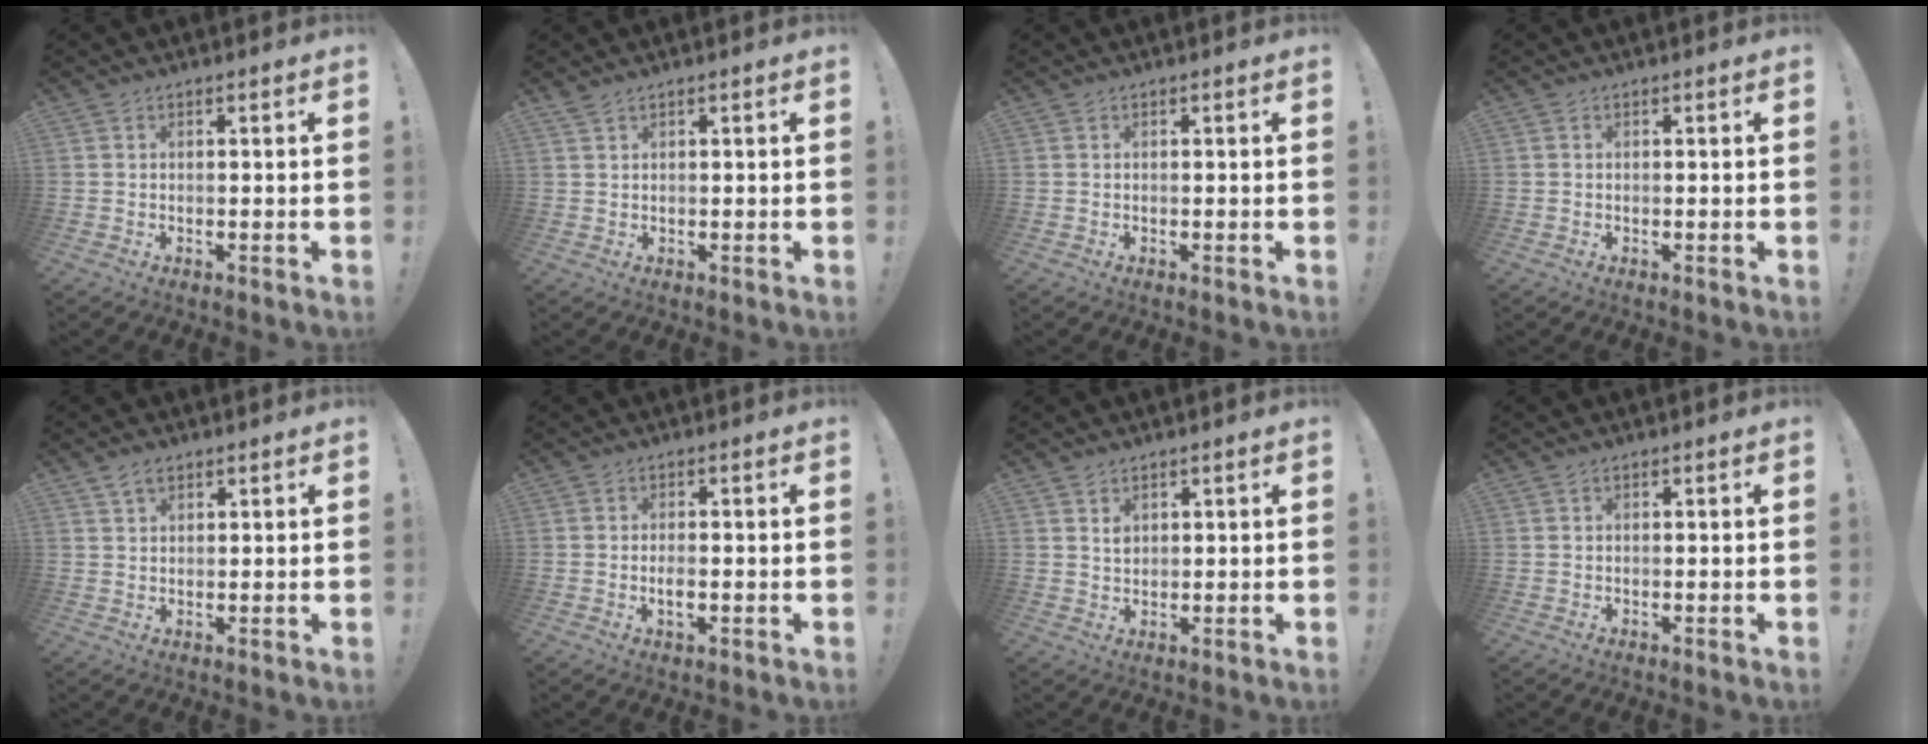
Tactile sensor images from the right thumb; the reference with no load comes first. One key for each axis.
{"total": 1.5, "fx": 1.3, "fy": 0.3, "fz": 0.8, "tx": -0.018, "ty": 0.000, "tz": 0.024}
{"total": 0.0}
{"total": 0.0}
{"total": 2.9, "fx": 1.9, "fy": 1.7, "fz": 1.4, "tx": -0.028, "ty": -0.002, "tz": 0.036}
{"total": 2.5, "fx": -0.8, "fy": 0.9, "fz": 2.3, "tx": -0.031, "ty": -0.001, "tz": -0.014}
{"total": 2.3, "fx": 1.5, "fy": 1.5, "fz": 0.7, "tx": 0.001, "ty": -0.013, "tz": 0.025}
{"total": 0.0}